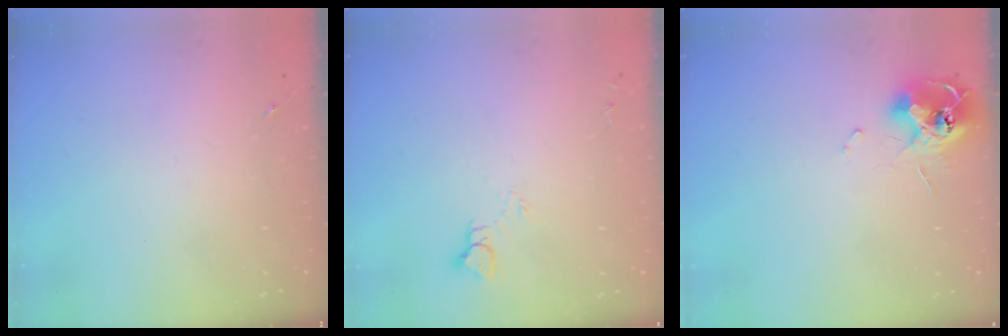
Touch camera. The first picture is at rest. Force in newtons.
{"total": 5.3, "press": 5.3, "slide": 0.5}
{"total": 12.0, "press": 11.9, "slide": 1.2}